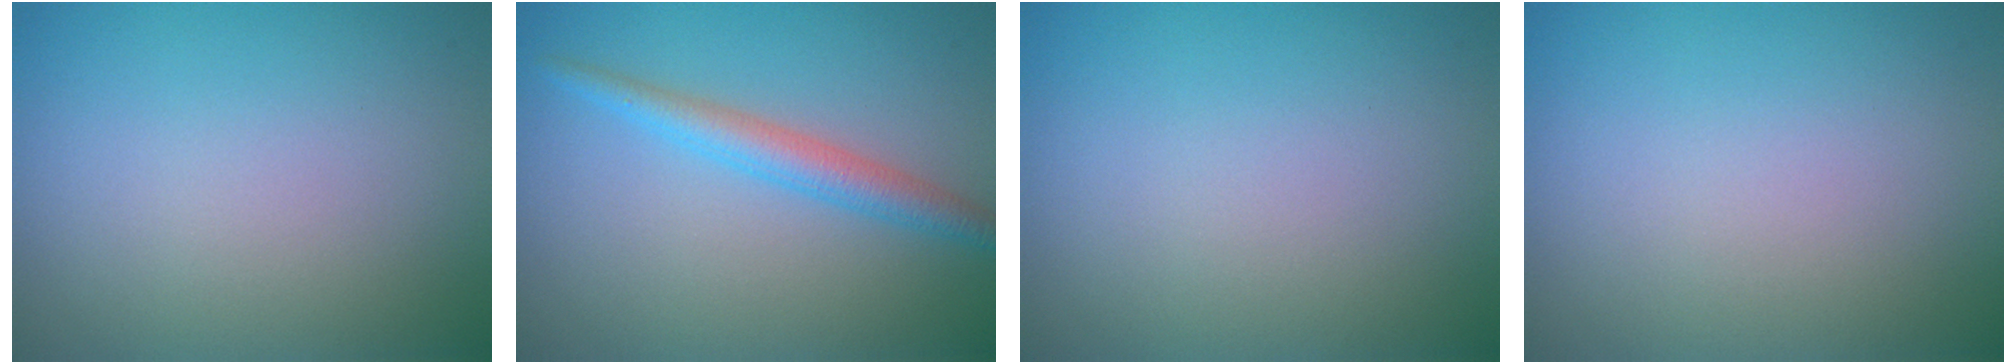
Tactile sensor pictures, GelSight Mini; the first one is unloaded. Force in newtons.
{"total": 2.7, "press": 2.7, "slide": 0.1}
{"total": 0.0}
{"total": 0.0}